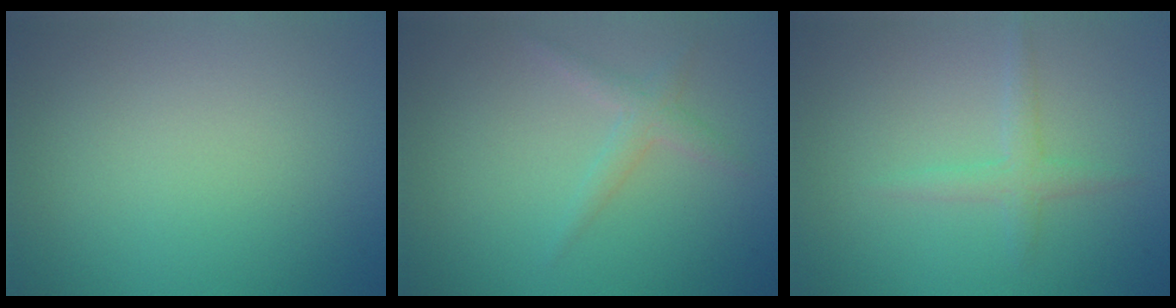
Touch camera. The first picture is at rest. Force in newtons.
{"total": 1.6, "press": 1.6, "slide": 0.0}
{"total": 1.7, "press": 1.7, "slide": 0.1}